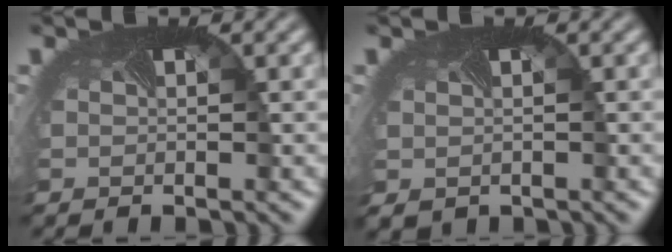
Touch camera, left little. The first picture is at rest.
{"total": 1.0, "force": [-0.3, 0.9, 0.3], "torque": [-0.008, -0.003, 0.007]}